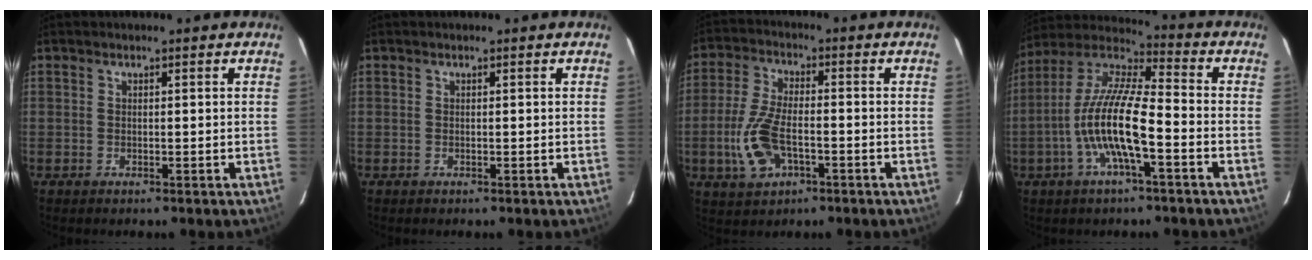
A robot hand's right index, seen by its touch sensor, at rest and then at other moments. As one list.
[{"total": 0.0}, {"total": 10.0, "force": [-3.2, 4.8, 8.2], "torque": [-0.182, -0.002, -0.058]}, {"total": 14.2, "force": [-4.6, 2.9, 13.1], "torque": [-0.255, 0.000, -0.093]}]